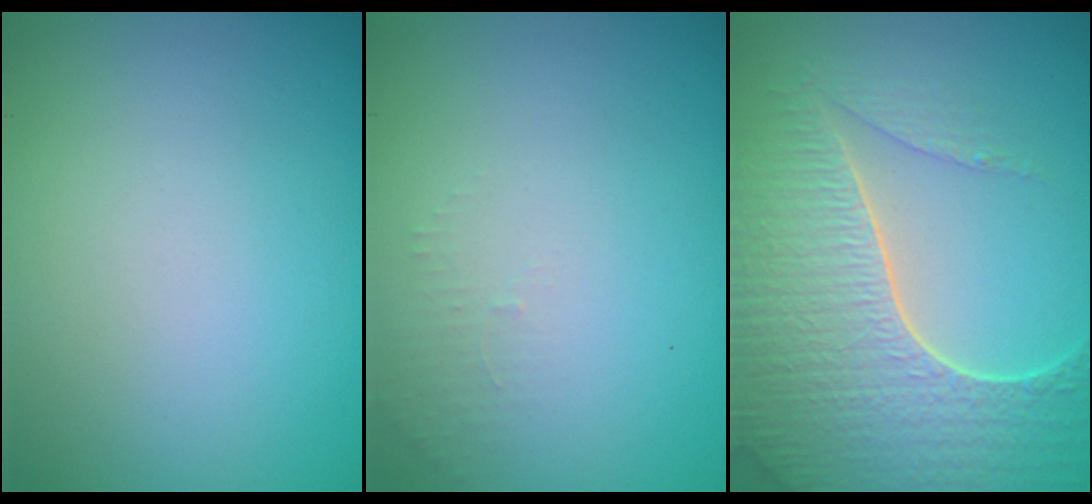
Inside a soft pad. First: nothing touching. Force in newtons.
{"total": 1.0, "press": 0.9, "slide": 0.3}
{"total": 7.5, "press": 5.6, "slide": 5.0}